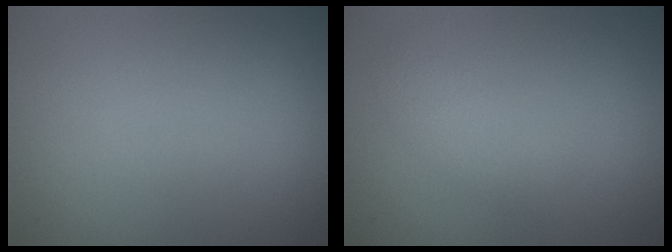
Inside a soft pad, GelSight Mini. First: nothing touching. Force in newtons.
{"total": 1.8, "press": 1.8, "slide": 0.1}